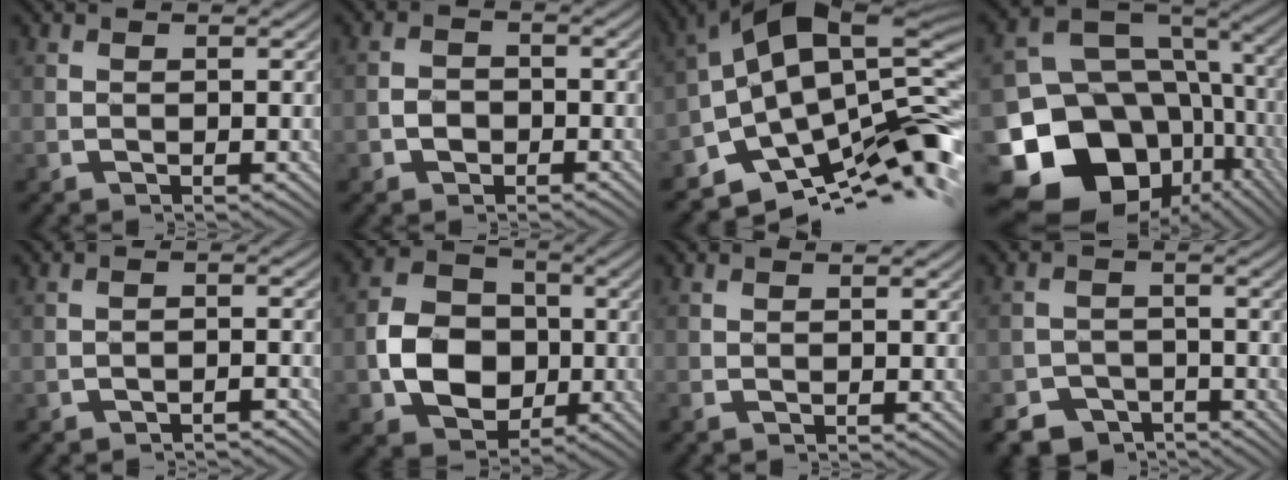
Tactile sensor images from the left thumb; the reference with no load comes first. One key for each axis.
{"total": 2.1, "fx": -1.0, "fy": 1.6, "fz": 0.9, "tx": -0.014, "ty": 0.003, "tz": -0.023}
{"total": 15.0, "fx": -4.8, "fy": 7.5, "fz": 12.0, "tx": -0.197, "ty": -0.005, "tz": -0.088}
{"total": 20.7, "fx": -6.9, "fy": 16.3, "fz": 10.8, "tx": -0.233, "ty": -0.044, "tz": -0.081}
{"total": 1.9, "fx": -1.8, "fy": 0.3, "fz": 0.7, "tx": -0.008, "ty": 0.005, "tz": -0.031}
{"total": 8.9, "fx": -1.7, "fy": 7.2, "fz": 4.9, "tx": -0.102, "ty": -0.003, "tz": -0.044}
{"total": 0.9, "fx": -0.8, "fy": 0.3, "fz": 0.4, "tx": -0.010, "ty": -0.004, "tz": -0.015}
{"total": 6.4, "fx": -5.0, "fy": 3.7, "fz": 1.6, "tx": -0.024, "ty": -0.010, "tz": -0.086}